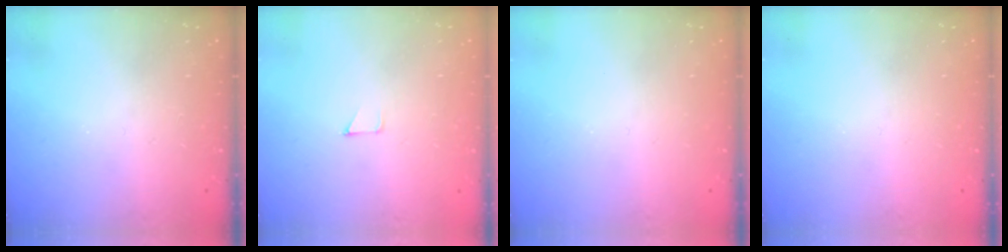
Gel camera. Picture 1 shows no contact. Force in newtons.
{"total": 2.6, "press": 2.6, "slide": 0.2}
{"total": 0.0}
{"total": 0.0}